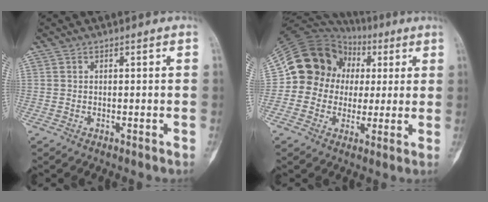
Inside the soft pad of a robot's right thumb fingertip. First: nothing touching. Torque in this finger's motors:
{"motor_torque": [0.16, 0.35, 1.17, 0.07, 0.11]}